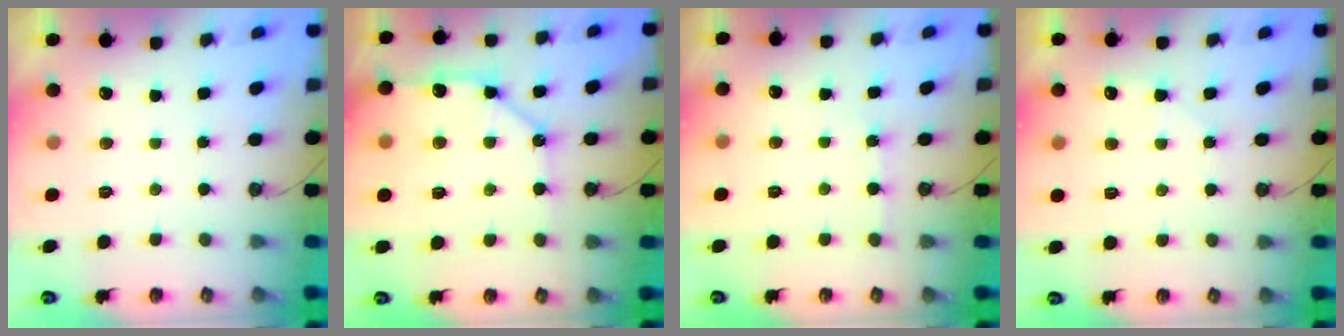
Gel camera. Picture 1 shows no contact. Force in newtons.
{"total": 14.2, "press": 14.1, "slide": 1.7}
{"total": 2.6, "press": 2.6, "slide": 0.3}
{"total": 6.0, "press": 6.0, "slide": 0.8}